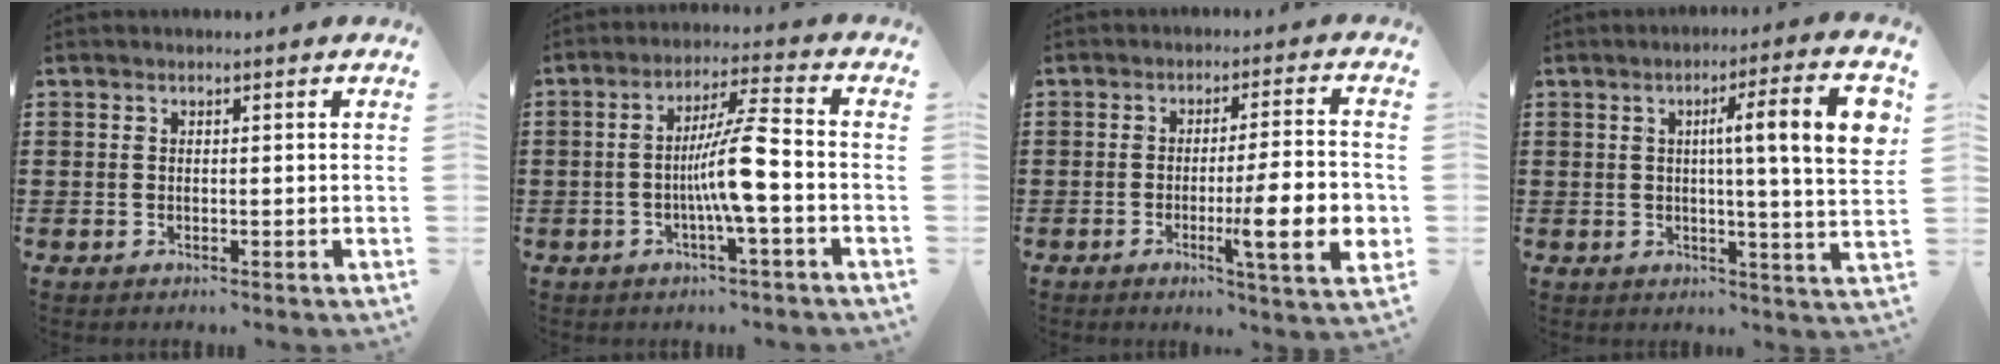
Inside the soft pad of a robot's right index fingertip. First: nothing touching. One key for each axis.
{"total": 8.1, "fx": -1.7, "fy": 1.2, "fz": 7.8, "tx": -0.148, "ty": 0.001, "tz": -0.038}
{"total": 10.8, "fx": -2.4, "fy": 1.6, "fz": 10.4, "tx": -0.168, "ty": -0.007, "tz": -0.040}
{"total": 11.2, "fx": 2.5, "fy": 0.3, "fz": 10.9, "tx": -0.178, "ty": -0.005, "tz": 0.033}